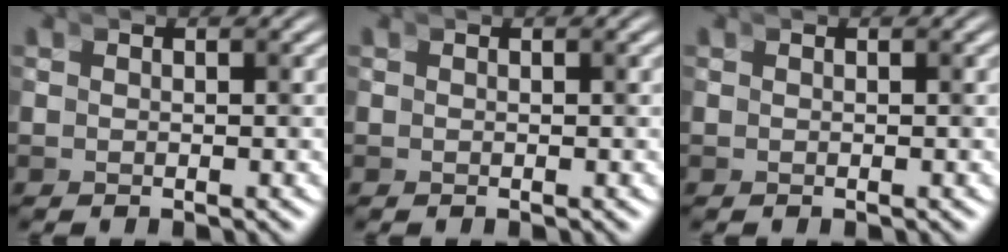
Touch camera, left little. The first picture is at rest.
{"total": 0.0}
{"total": 0.0}